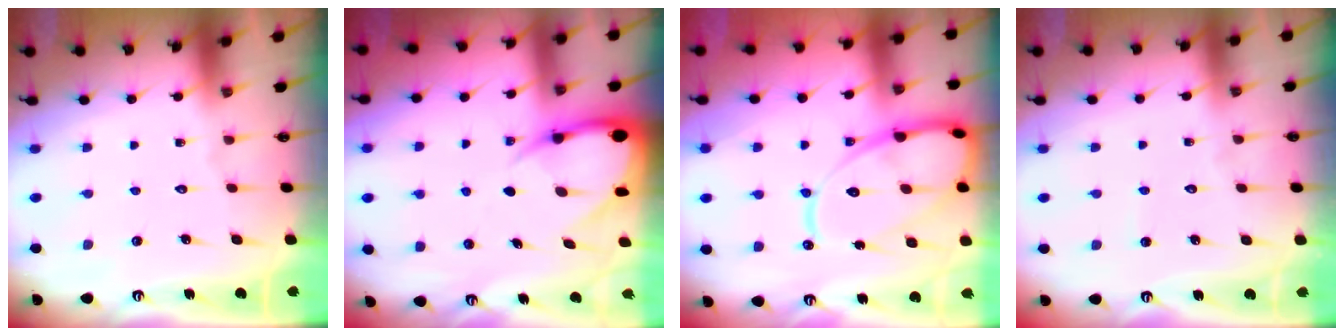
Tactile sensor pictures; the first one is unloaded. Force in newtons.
{"total": 7.5, "press": 7.4, "slide": 0.7}
{"total": 16.7, "press": 16.6, "slide": 1.8}
{"total": 2.9, "press": 2.9, "slide": 0.3}